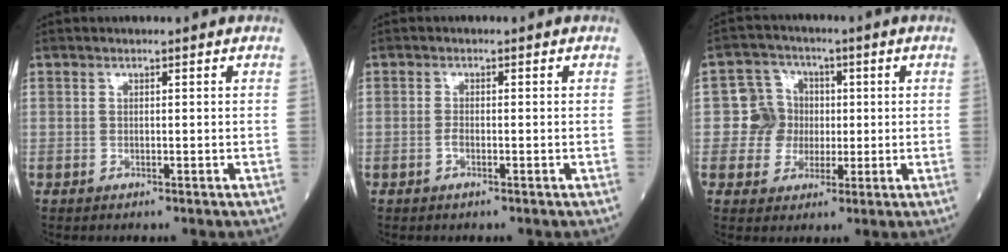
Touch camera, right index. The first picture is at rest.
{"total": 1.0, "force": [-0.5, 0.3, 0.9], "torque": [-0.018, 0.000, -0.011]}
{"total": 6.2, "force": [0.0, 6.2, 0.7], "torque": [-0.004, 0.023, -0.001]}